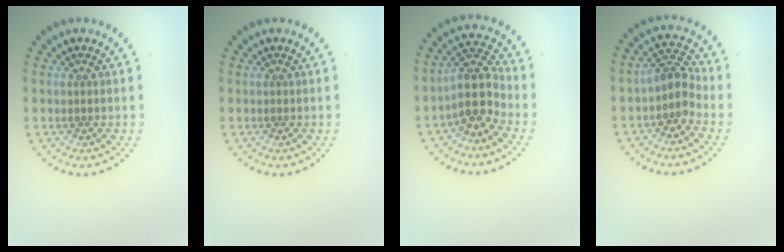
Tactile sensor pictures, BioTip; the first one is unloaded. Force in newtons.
{"total": 0.0}
{"total": 3.8, "press": 3.1, "slide": 2.2}
{"total": 2.6, "press": 2.1, "slide": 1.6}